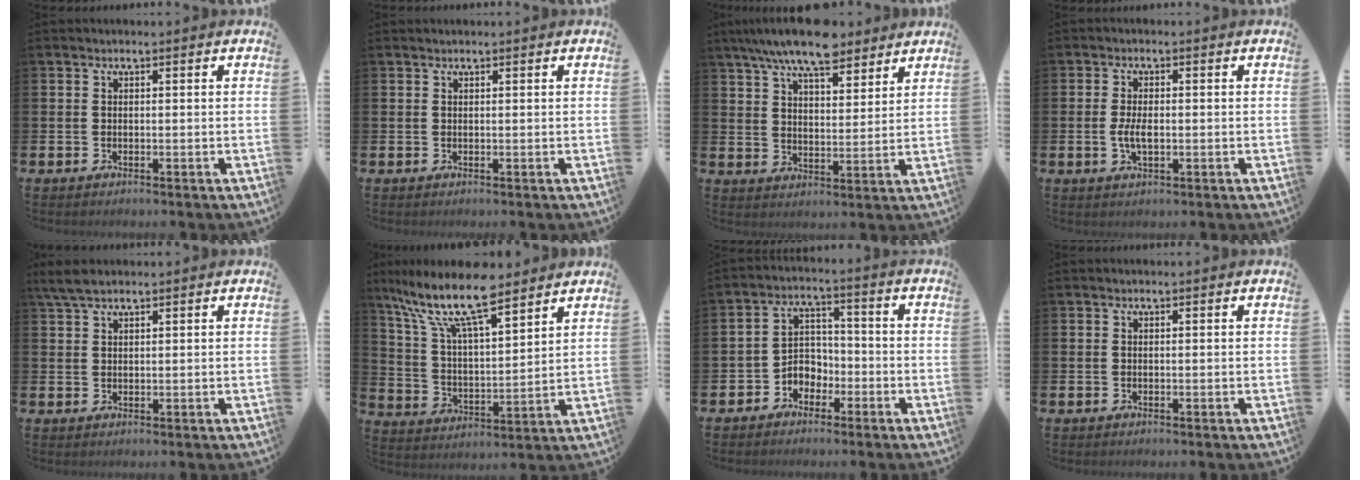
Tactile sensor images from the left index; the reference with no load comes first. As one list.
[{"total": 0.5, "force": [0.5, 0.1, 0.1], "torque": [0.000, 0.000, 0.009]}, {"total": 9.3, "force": [8.1, 2.4, 3.7], "torque": [-0.086, -0.027, 0.148]}, {"total": 3.2, "force": [-0.3, 1.5, 2.8], "torque": [-0.059, 0.000, -0.009]}, {"total": 3.6, "force": [2.9, 1.1, 1.9], "torque": [-0.041, -0.002, 0.053]}, {"total": 12.1, "force": [9.9, 3.1, 6.4], "torque": [-0.147, -0.045, 0.172]}, {"total": 3.6, "force": [-1.8, 2.9, 0.9], "torque": [-0.034, 0.002, -0.044]}, {"total": 0.0}]